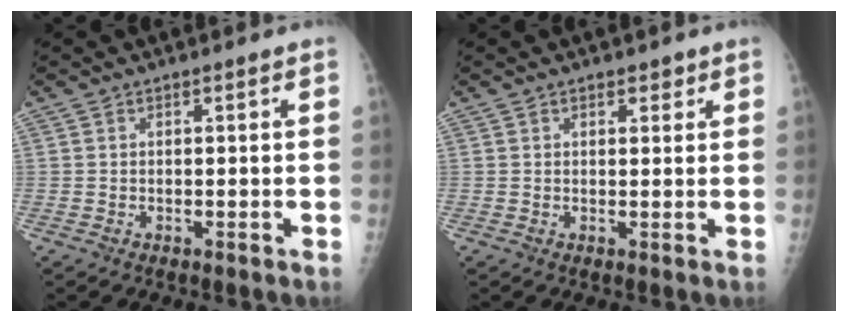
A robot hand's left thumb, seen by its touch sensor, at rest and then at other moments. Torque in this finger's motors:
{"motor_torque": [-0.17, -0.06, 0.01, -0.04, -0.03]}